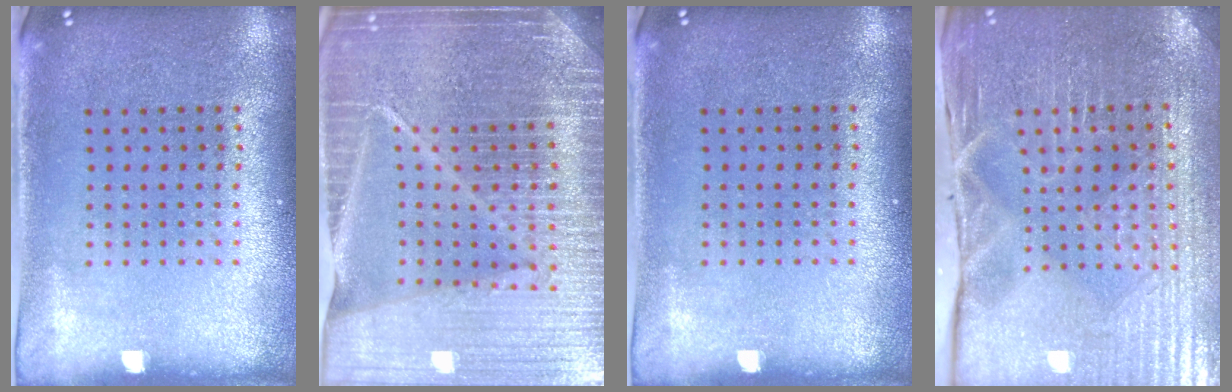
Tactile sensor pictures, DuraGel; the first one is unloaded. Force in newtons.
{"total": 6.7, "press": 5.8, "slide": 3.4}
{"total": 0.0}
{"total": 3.9, "press": 3.9, "slide": 0.4}